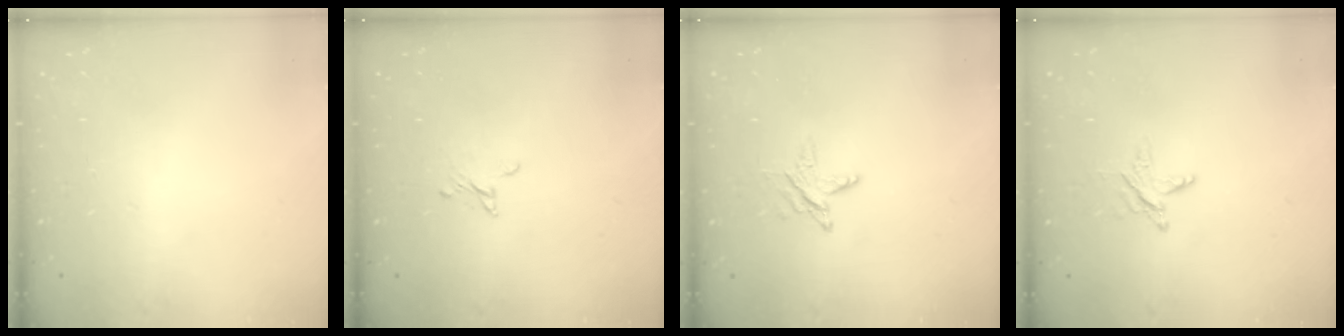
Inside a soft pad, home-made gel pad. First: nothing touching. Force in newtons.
{"total": 2.5, "press": 2.5, "slide": 0.2}
{"total": 4.5, "press": 4.5, "slide": 0.4}
{"total": 3.9, "press": 3.9, "slide": 0.5}